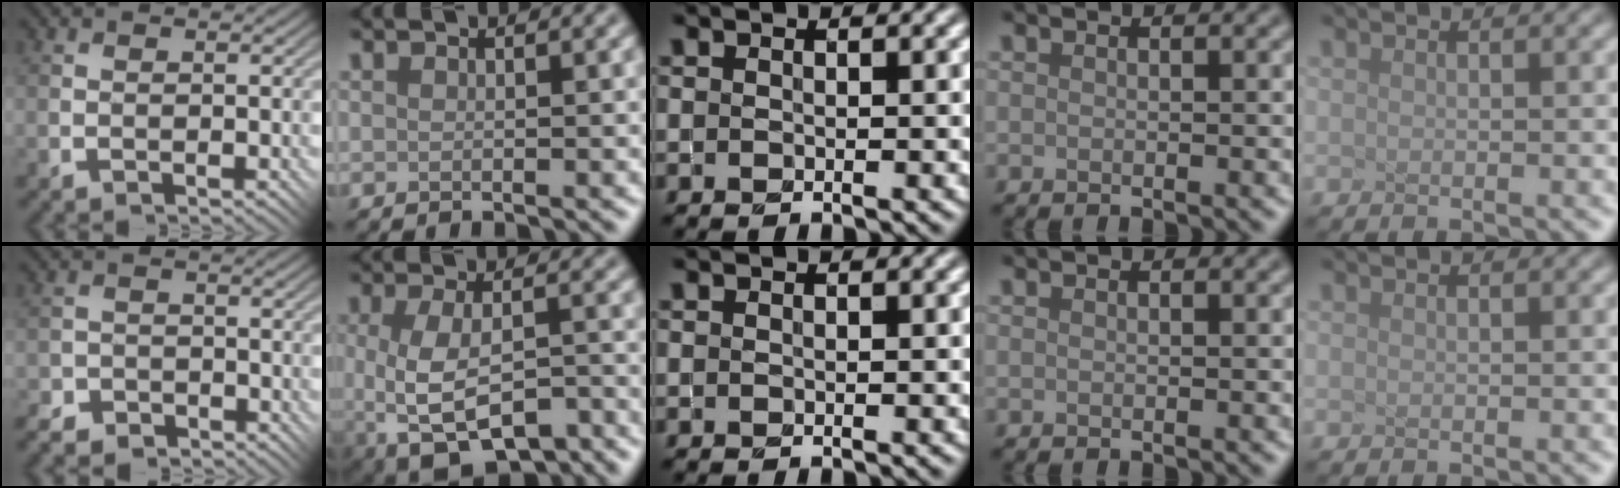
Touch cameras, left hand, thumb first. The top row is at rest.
{"thumb": {"total": 4.6, "force": [-4.0, 2.1, 0.6], "torque": [0.003, 0.005, -0.070]}, "index": {"total": 8.8, "force": [-3.7, 4.4, 6.6], "torque": [-0.132, -0.038, -0.046]}}